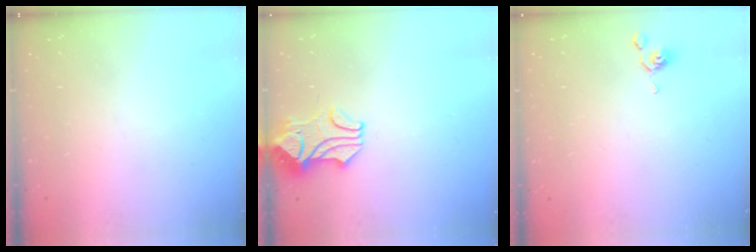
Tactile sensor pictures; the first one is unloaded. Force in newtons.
{"total": 2.4, "press": 2.1, "slide": 1.1}
{"total": 1.8, "press": 1.8, "slide": 0.2}